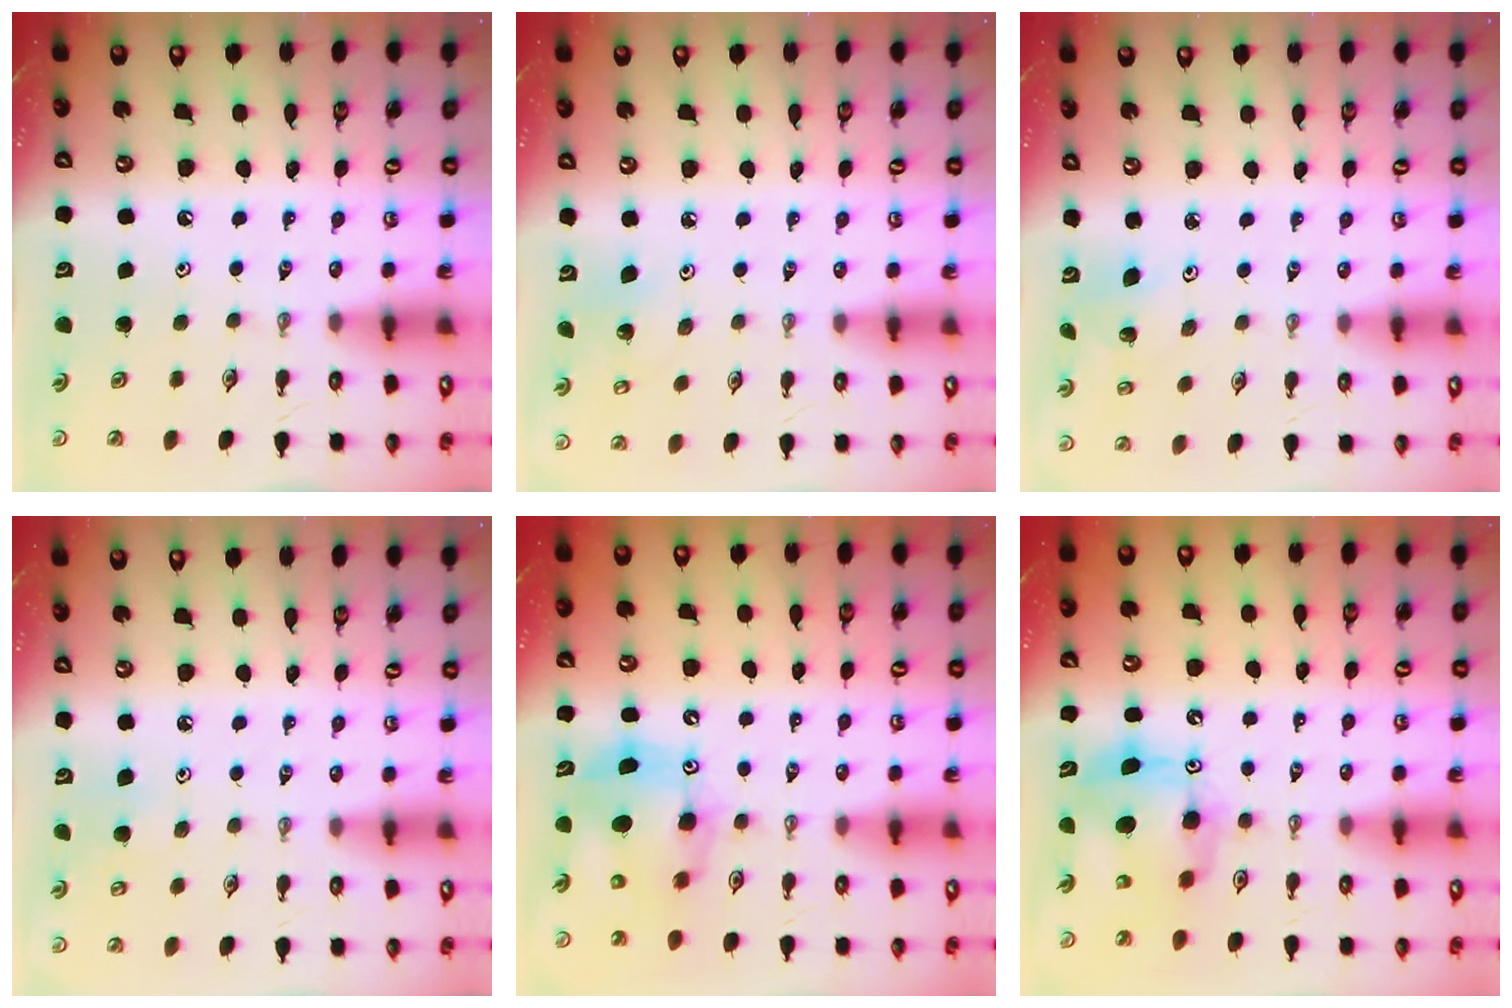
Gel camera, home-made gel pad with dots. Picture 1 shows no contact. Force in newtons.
{"total": 4.7, "press": 4.7, "slide": 0.4}
{"total": 2.7, "press": 2.7, "slide": 0.2}
{"total": 5.1, "press": 5.1, "slide": 0.6}
{"total": 8.7, "press": 8.4, "slide": 2.1}
{"total": 8.9, "press": 8.9, "slide": 0.7}